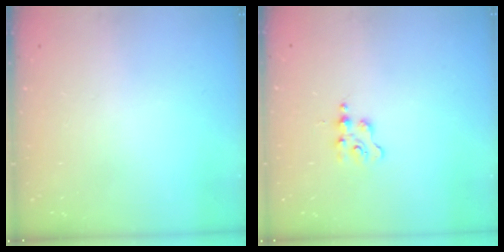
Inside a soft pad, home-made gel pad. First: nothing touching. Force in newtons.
{"total": 1.4, "press": 1.3, "slide": 0.3}